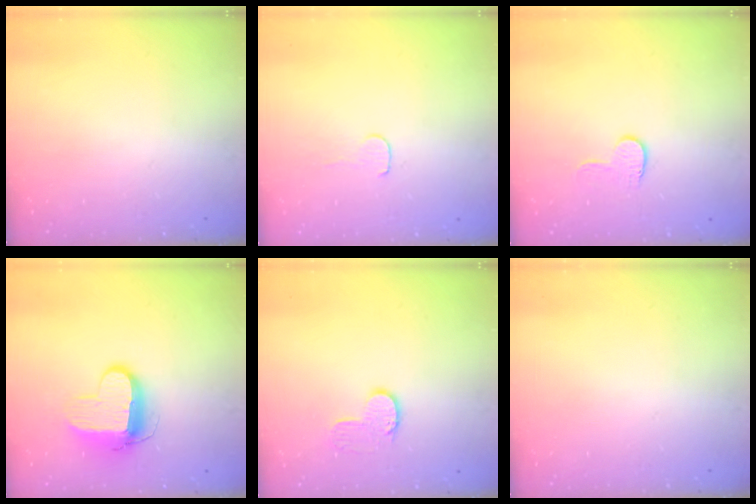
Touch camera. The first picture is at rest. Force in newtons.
{"total": 3.5, "press": 3.5, "slide": 0.4}
{"total": 6.2, "press": 6.2, "slide": 0.4}
{"total": 10.4, "press": 10.3, "slide": 0.9}
{"total": 6.8, "press": 6.8, "slide": 0.3}
{"total": 0.0}